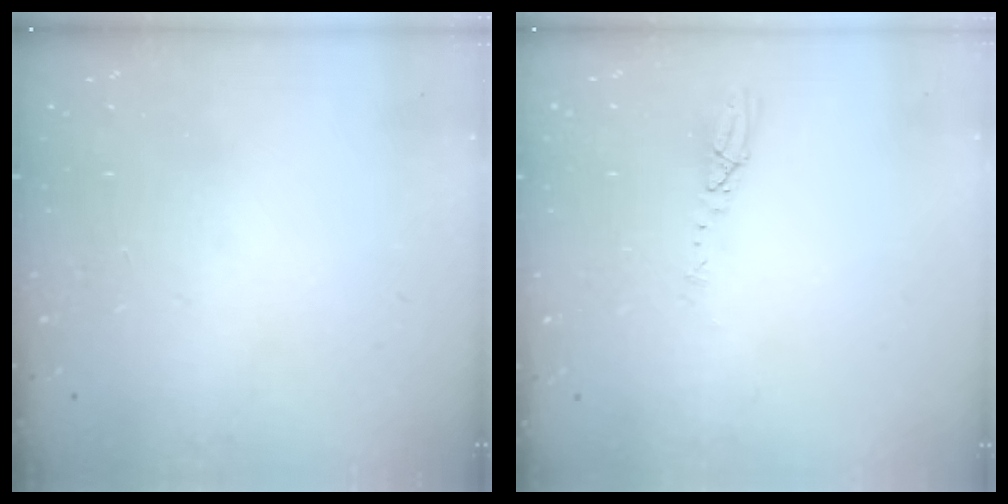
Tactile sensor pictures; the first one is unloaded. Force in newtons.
{"total": 3.6, "press": 3.6, "slide": 0.2}